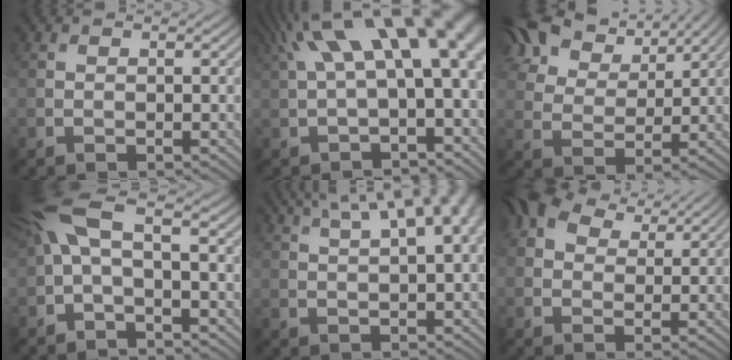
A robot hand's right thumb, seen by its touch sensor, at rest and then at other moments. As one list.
[{"total": 14.8, "force": [3.6, 6.0, 13.0], "torque": [-0.211, 0.023, 0.079]}, {"total": 10.7, "force": [7.9, 5.3, 5.0], "torque": [-0.130, 0.023, 0.141]}, {"total": 8.4, "force": [-0.2, 3.4, 7.6], "torque": [-0.188, 0.011, -0.011]}, {"total": 11.4, "force": [5.0, 4.0, 9.5], "torque": [-0.136, 0.046, 0.064]}, {"total": 7.0, "force": [3.9, 4.5, 3.8], "torque": [-0.080, 0.012, 0.069]}]